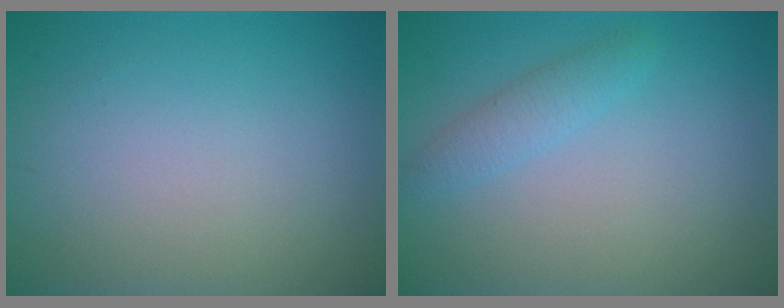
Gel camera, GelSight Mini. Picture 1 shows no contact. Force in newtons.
{"total": 1.9, "press": 1.9, "slide": 0.1}